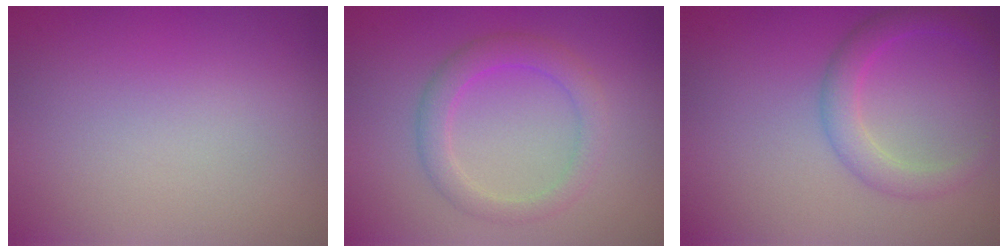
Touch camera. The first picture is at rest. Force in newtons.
{"total": 1.9, "press": 1.9, "slide": 0.2}
{"total": 2.7, "press": 2.7, "slide": 0.1}